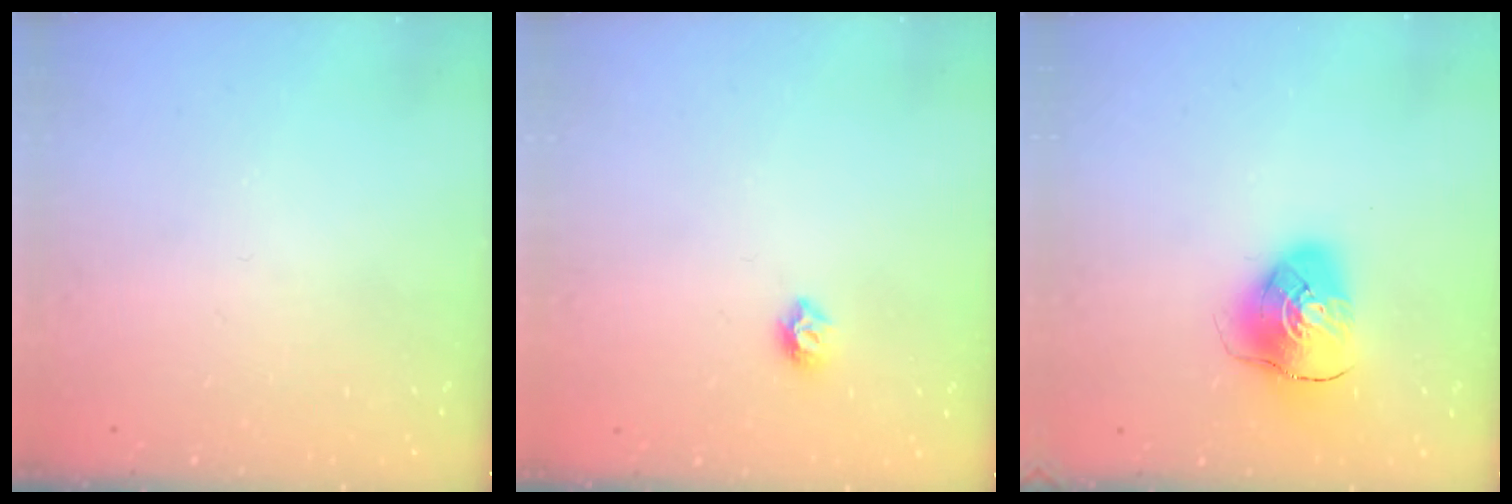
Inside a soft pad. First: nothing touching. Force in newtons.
{"total": 6.0, "press": 5.9, "slide": 0.7}
{"total": 9.8, "press": 9.7, "slide": 1.6}